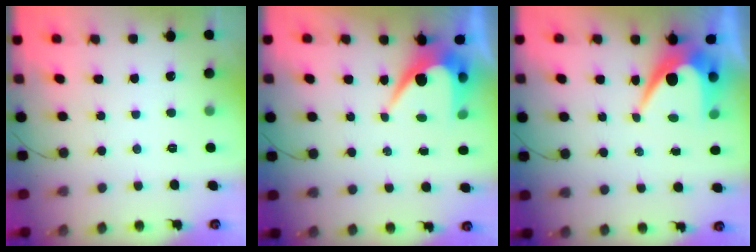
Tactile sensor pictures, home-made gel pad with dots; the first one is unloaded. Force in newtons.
{"total": 7.5, "press": 7.5, "slide": 0.5}
{"total": 7.9, "press": 7.9, "slide": 0.6}